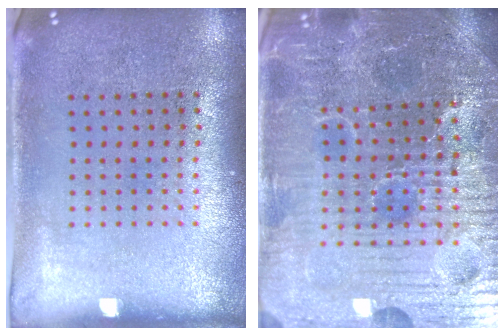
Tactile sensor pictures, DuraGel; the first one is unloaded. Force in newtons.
{"total": 5.8, "press": 5.5, "slide": 1.8}